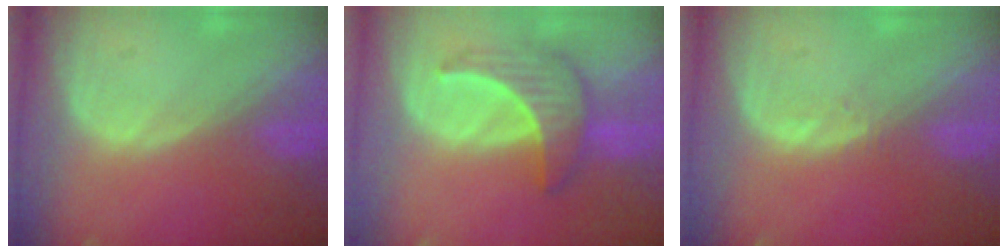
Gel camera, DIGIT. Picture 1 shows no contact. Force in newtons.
{"total": 6.5, "press": 6.3, "slide": 1.4}
{"total": 0.7, "press": 0.7, "slide": 0.1}